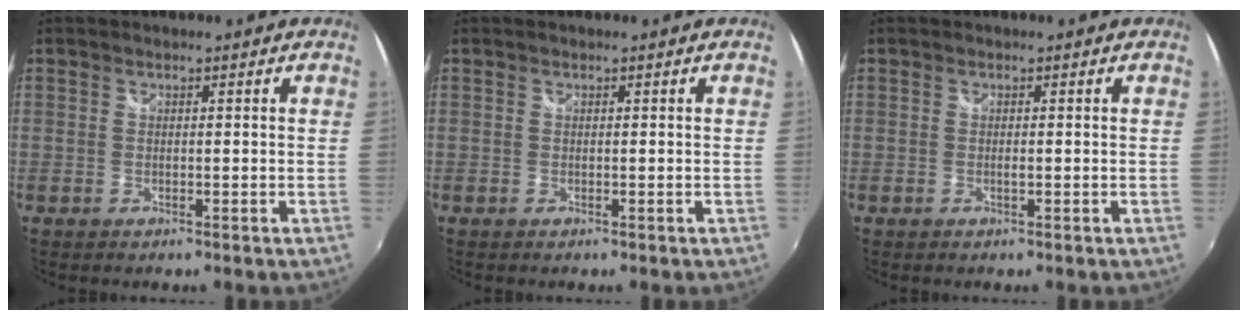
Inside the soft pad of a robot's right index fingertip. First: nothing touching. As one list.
[{"total": 0.0}, {"total": 0.6, "force": [-0.2, 0.0, 0.6], "torque": [-0.010, -0.001, -0.004]}]